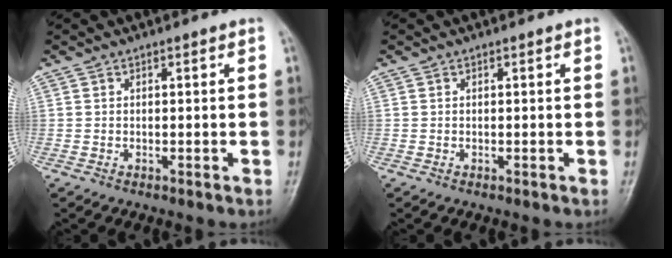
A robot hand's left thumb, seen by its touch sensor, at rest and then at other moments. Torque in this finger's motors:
{"motor_torque": [0.00, 0.00, 0.00, 0.00, 0.00]}